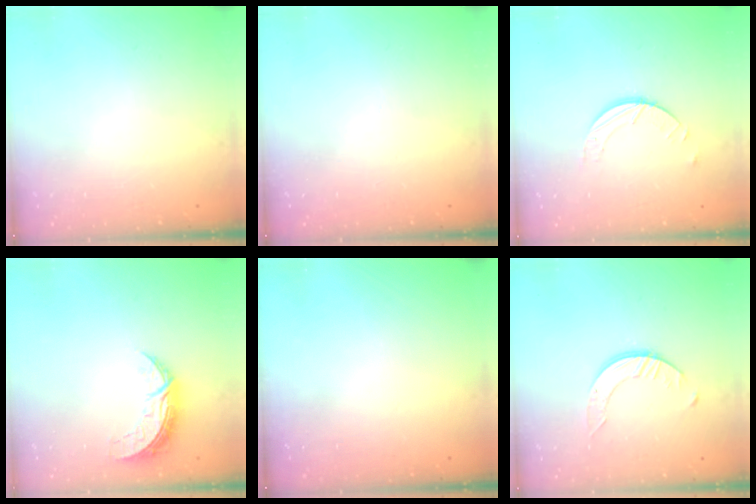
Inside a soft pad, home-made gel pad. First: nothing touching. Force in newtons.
{"total": 0.0}
{"total": 3.4, "press": 3.4, "slide": 0.3}
{"total": 7.2, "press": 7.2, "slide": 0.2}
{"total": 0.0}
{"total": 4.2, "press": 4.2, "slide": 0.4}